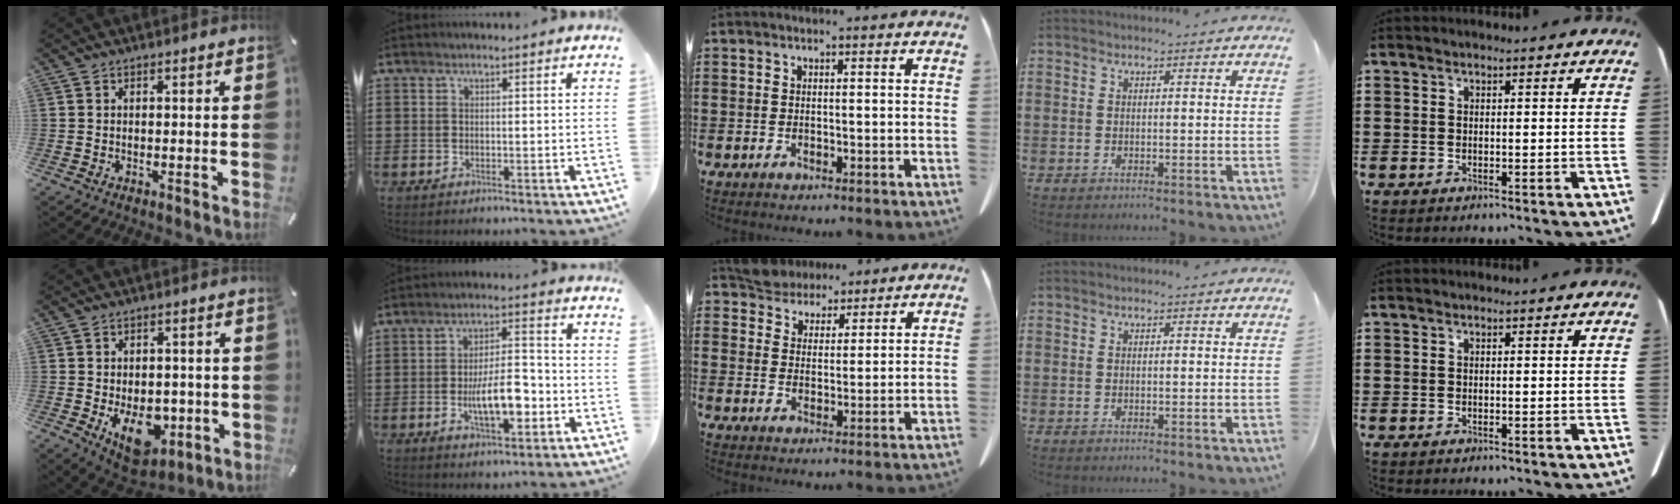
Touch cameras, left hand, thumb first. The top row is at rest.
{"thumb": {"total": 11.5, "force": [-3.1, 7.6, 8.0], "torque": [-0.116, -0.004, -0.050]}, "index": {"total": 9.2, "force": [-2.6, 3.7, 8.0], "torque": [-0.136, -0.005, -0.051]}, "middle": {"total": 5.3, "force": [4.9, 2.0, 0.0], "torque": [-0.026, -0.016, 0.092]}}